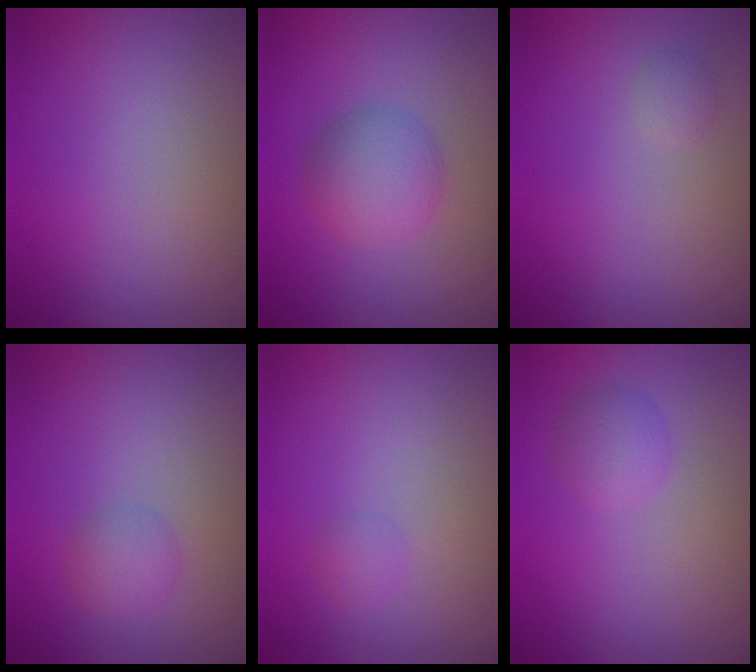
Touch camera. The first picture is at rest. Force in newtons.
{"total": 3.7, "press": 3.7, "slide": 0.0}
{"total": 0.7, "press": 0.7, "slide": 0.1}
{"total": 1.7, "press": 1.7, "slide": 0.1}
{"total": 0.9, "press": 0.9, "slide": 0.0}
{"total": 1.7, "press": 1.7, "slide": 0.2}